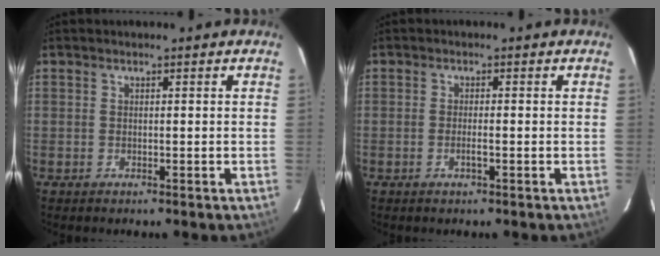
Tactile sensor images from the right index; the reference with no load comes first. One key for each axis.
{"total": 1.6, "fx": -0.6, "fy": 0.2, "fz": 1.4, "tx": -0.029, "ty": -0.001, "tz": -0.012}